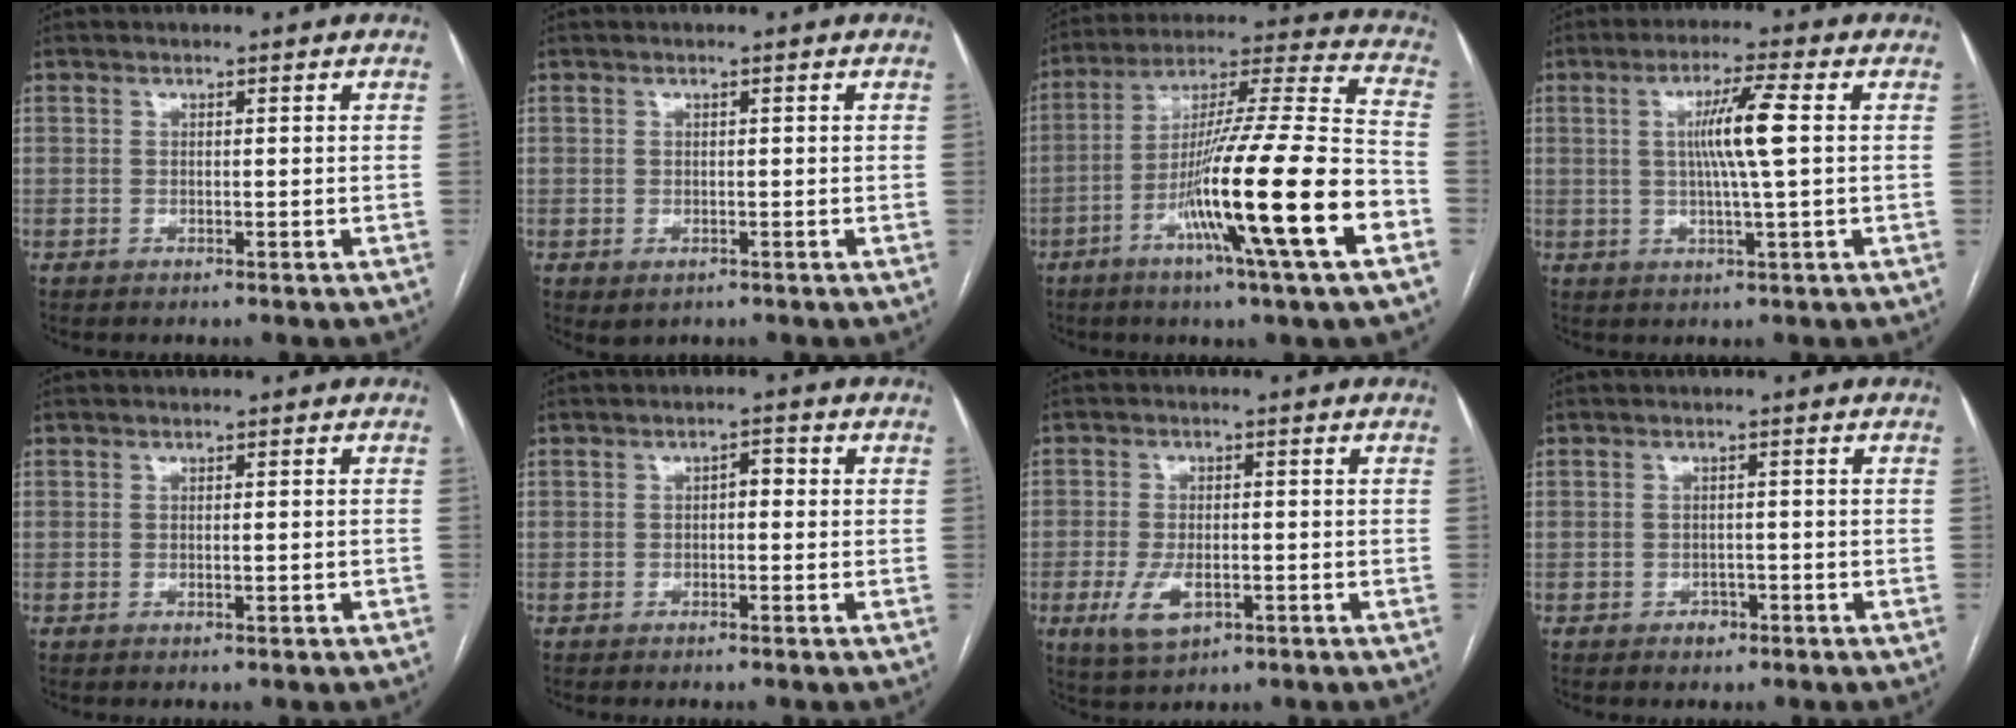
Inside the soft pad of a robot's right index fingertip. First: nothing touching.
{"total": 1.4, "force": [-0.4, 1.0, 0.8], "torque": [-0.009, -0.001, 0.001]}
{"total": 22.2, "force": [-8.4, -0.7, 20.5], "torque": [-0.341, -0.024, -0.152]}
{"total": 7.2, "force": [1.0, -0.6, 7.1], "torque": [-0.128, 0.001, 0.017]}
{"total": 0.9, "force": [-0.2, 0.2, 0.9], "torque": [-0.017, -0.002, 0.000]}
{"total": 2.1, "force": [0.0, 0.9, 1.8], "torque": [-0.022, 0.010, -0.005]}
{"total": 5.8, "force": [-2.1, 2.9, 4.5], "torque": [-0.094, -0.006, -0.032]}
{"total": 1.8, "force": [-1.0, 1.3, 0.6], "torque": [-0.007, 0.004, -0.013]}